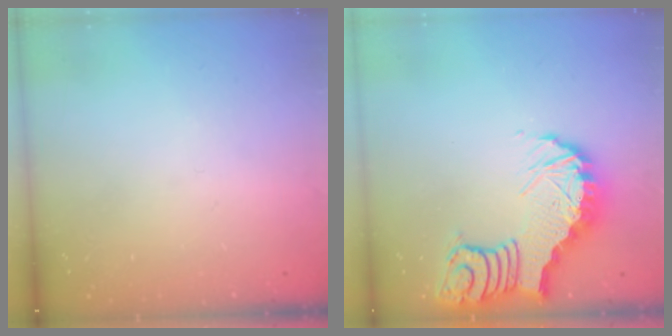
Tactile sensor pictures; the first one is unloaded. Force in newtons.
{"total": 6.1, "press": 6.1, "slide": 0.7}